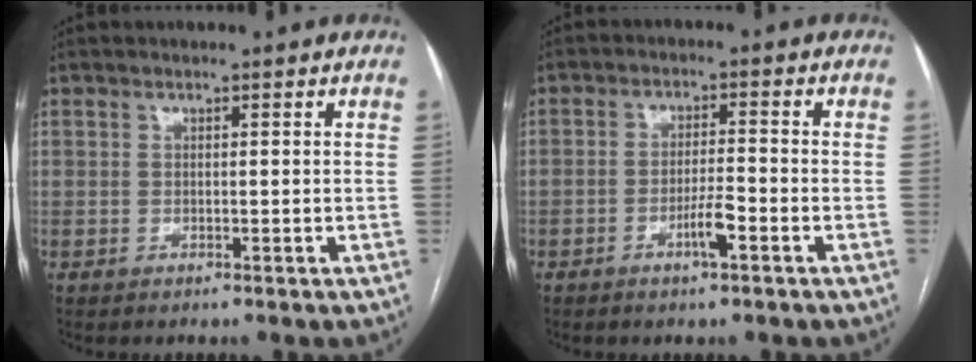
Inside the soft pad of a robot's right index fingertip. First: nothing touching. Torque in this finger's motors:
{"motor_torque": [0.80, -0.19, 0.45, 0.08]}